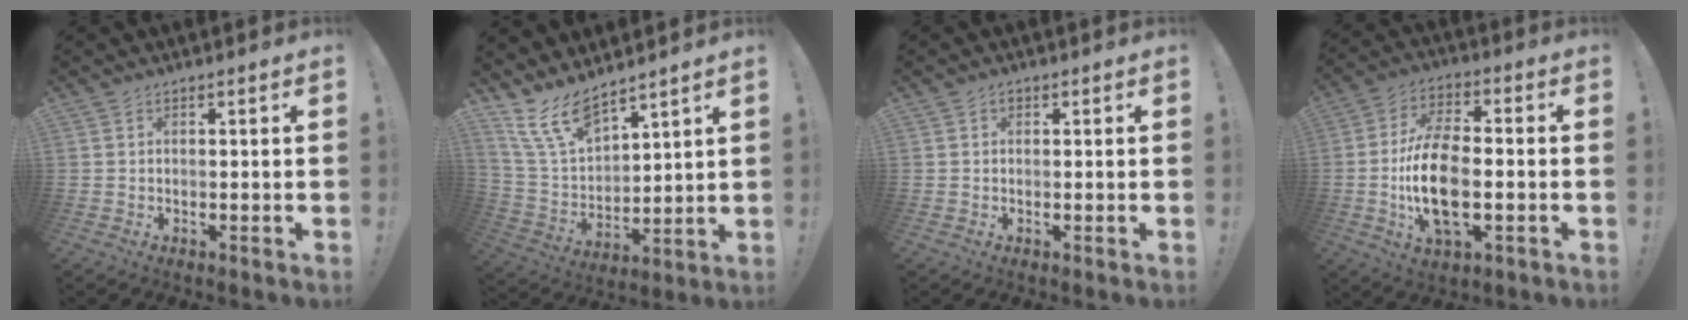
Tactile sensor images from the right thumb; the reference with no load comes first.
{"total": 13.1, "force": [10.3, 5.1, 6.2], "torque": [-0.143, -0.071, 0.199]}
{"total": 0.8, "force": [0.1, 0.7, 0.4], "torque": [-0.011, 0.005, 0.003]}
{"total": 16.0, "force": [-2.3, 8.4, 13.5], "torque": [-0.269, -0.002, -0.044]}